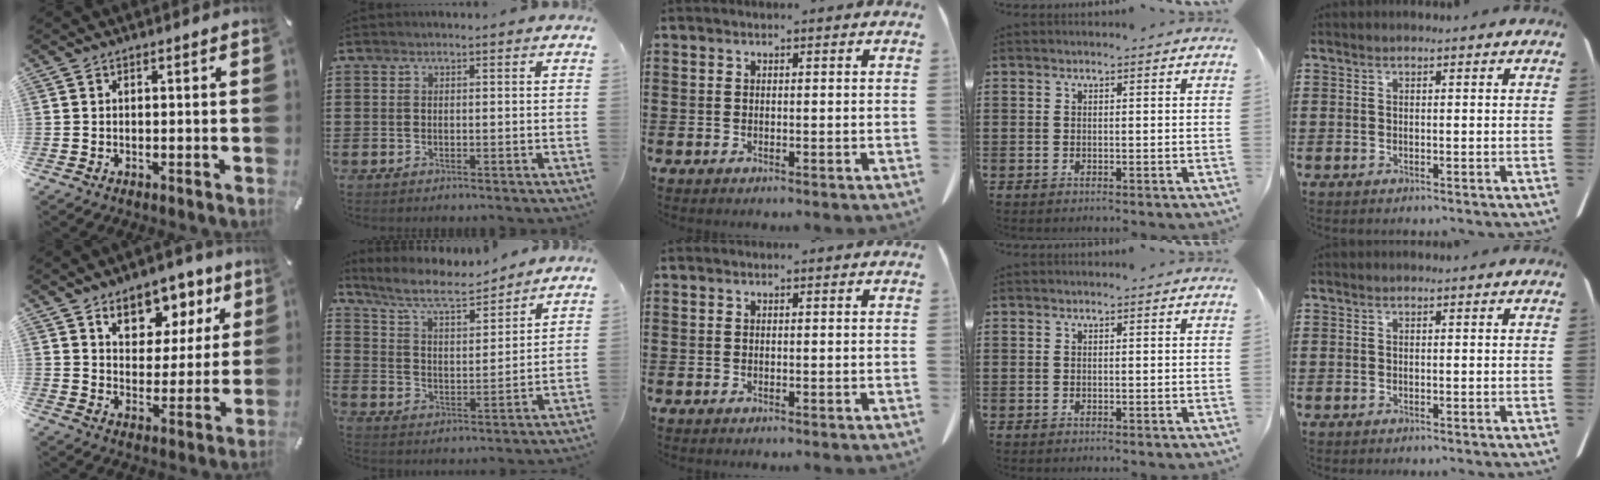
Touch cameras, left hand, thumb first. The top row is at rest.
{"thumb": {"total": 10.7, "force": [6.8, 7.2, 4.2], "torque": [-0.052, -0.046, 0.114]}, "index": {"total": 7.7, "force": [6.7, 1.3, 3.5], "torque": [-0.095, -0.033, 0.116]}}